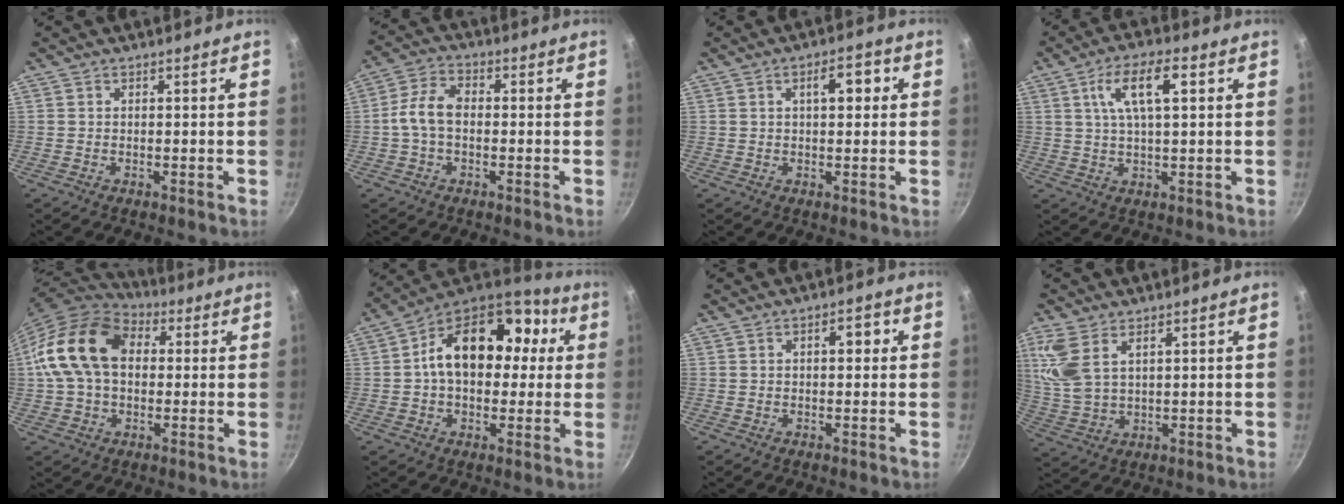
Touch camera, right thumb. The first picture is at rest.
{"total": 6.4, "force": [-0.6, 4.2, 4.9], "torque": [-0.093, 0.027, -0.021]}
{"total": 5.2, "force": [1.4, 2.5, 4.4], "torque": [-0.044, 0.010, 0.017]}
{"total": 9.3, "force": [3.0, 3.1, 8.2], "torque": [-0.146, 0.012, 0.052]}
{"total": 17.1, "force": [2.3, 12.3, 11.7], "torque": [-0.193, 0.026, 0.027]}
{"total": 20.1, "force": [3.0, 14.1, 14.1], "torque": [-0.193, 0.037, 0.031]}
{"total": 3.1, "force": [0.8, 1.6, 2.6], "torque": [-0.026, 0.007, 0.008]}
{"total": 8.9, "force": [4.3, 4.7, 6.2], "torque": [-0.128, -0.018, 0.096]}